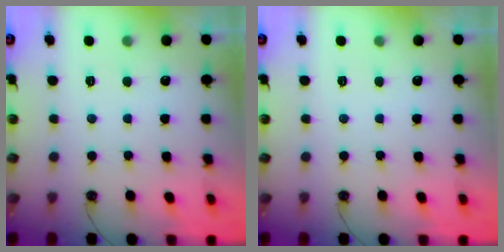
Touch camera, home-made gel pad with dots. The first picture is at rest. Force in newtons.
{"total": 0.0}